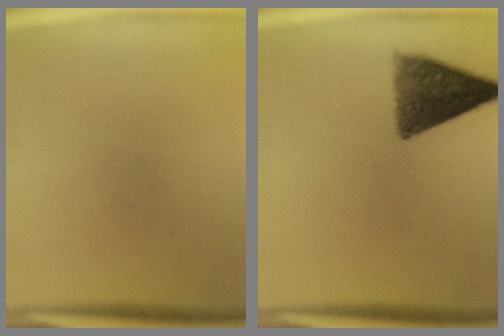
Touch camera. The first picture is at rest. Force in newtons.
{"total": 9.5}